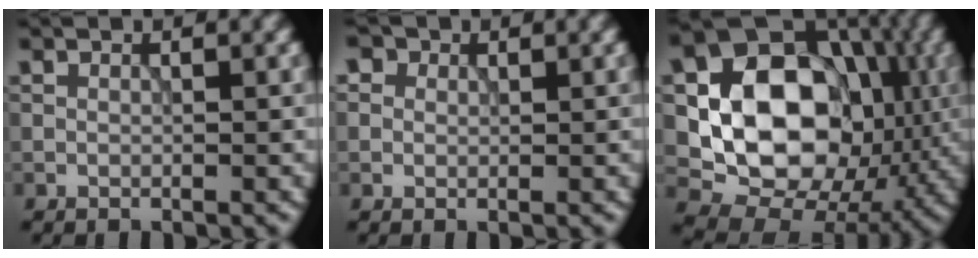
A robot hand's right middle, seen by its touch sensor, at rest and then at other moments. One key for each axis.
{"total": 2.2, "fx": 1.3, "fy": 1.6, "fz": 0.7, "tx": -0.020, "ty": -0.003, "tz": 0.022}
{"total": 14.7, "fx": 0.0, "fy": 11.4, "fz": 9.2, "tx": -0.135, "ty": -0.003, "tz": -0.002}